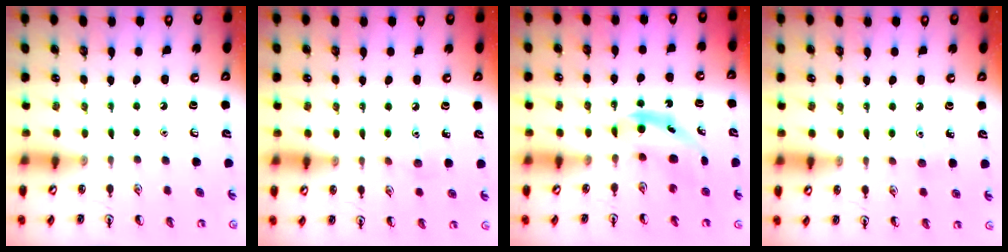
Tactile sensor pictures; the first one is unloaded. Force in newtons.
{"total": 7.4, "press": 7.1, "slide": 2.1}
{"total": 5.1, "press": 5.0, "slide": 0.9}
{"total": 5.8, "press": 5.5, "slide": 2.0}